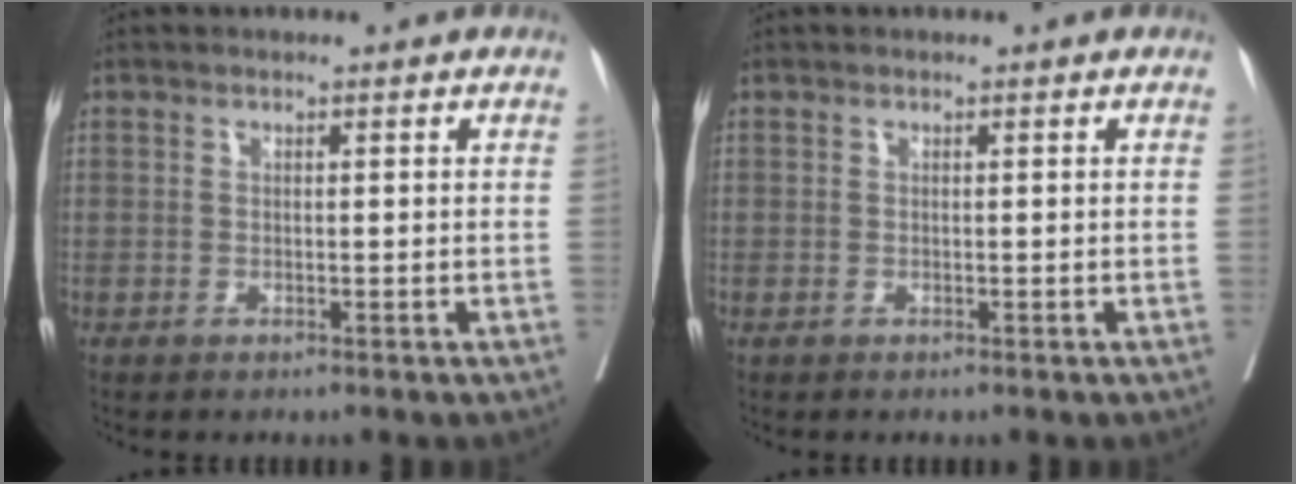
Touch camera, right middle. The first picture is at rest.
{"total": 0.0}